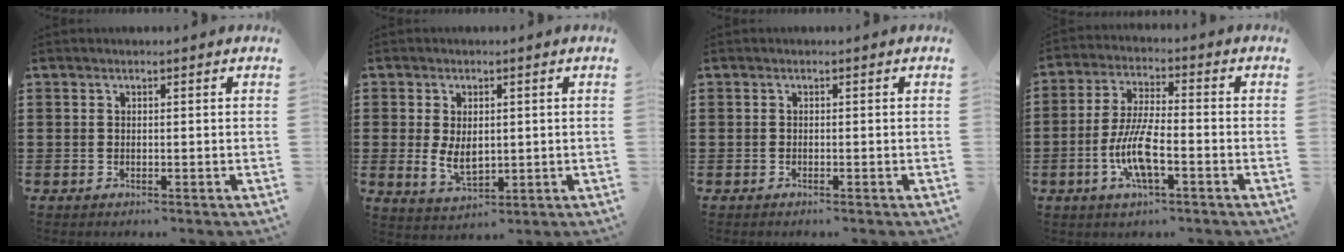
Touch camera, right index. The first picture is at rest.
{"total": 4.9, "force": [-0.2, 3.0, 3.8], "torque": [-0.073, 0.001, -0.005]}
{"total": 0.5, "force": [-0.5, -0.2, 0.0], "torque": [-0.001, -0.004, -0.009]}
{"total": 8.8, "force": [-3.0, 2.4, 7.9], "torque": [-0.175, -0.013, -0.060]}